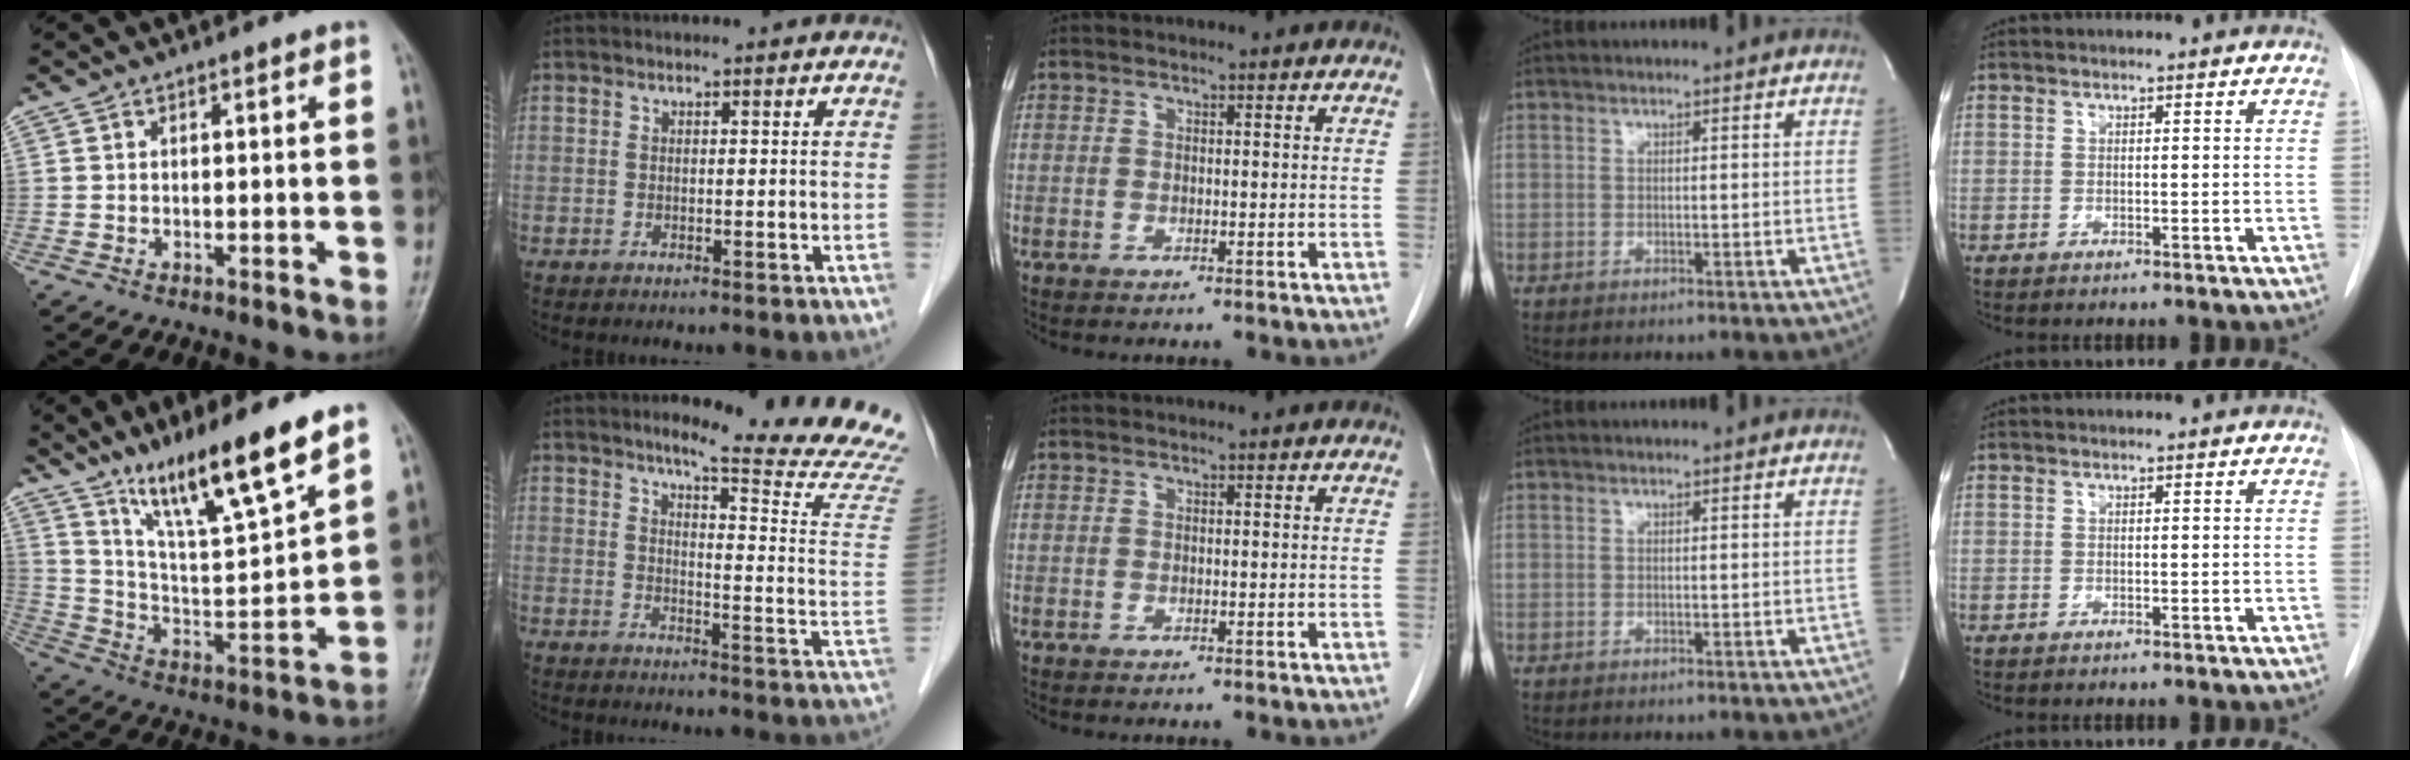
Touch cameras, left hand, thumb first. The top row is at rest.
{"thumb": {"total": 17.7, "force": [12.4, 2.2, 12.4], "torque": [-0.193, -0.068, 0.227]}, "index": {"total": 17.2, "force": [15.7, -2.0, 6.8], "torque": [-0.101, -0.119, 0.179]}}